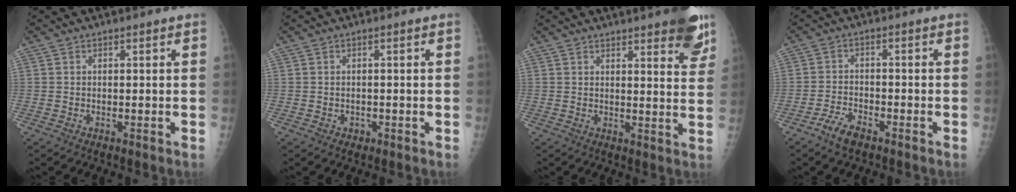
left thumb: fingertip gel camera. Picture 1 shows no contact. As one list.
[{"total": 1.2, "force": [-0.5, 1.0, 0.4], "torque": [-0.003, 0.004, -0.006]}, {"total": 10.1, "force": [6.9, 2.5, 7.0], "torque": [-0.058, -0.033, 0.077]}, {"total": 4.3, "force": [-3.2, 1.7, 2.4], "torque": [-0.052, 0.017, -0.059]}]